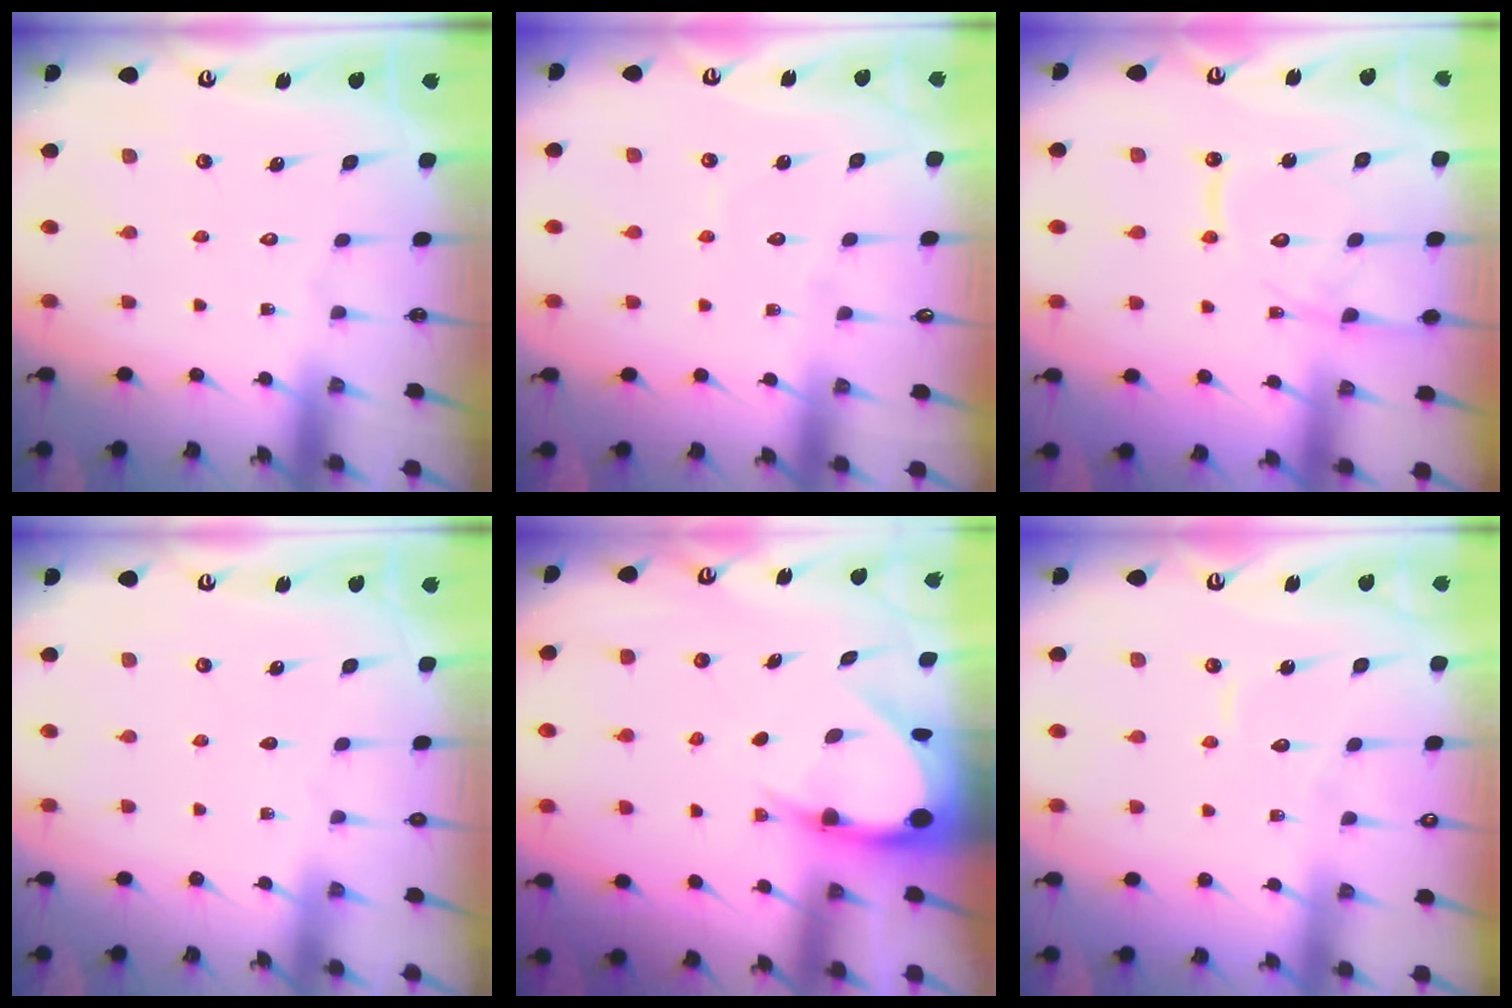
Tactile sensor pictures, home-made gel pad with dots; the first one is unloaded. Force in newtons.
{"total": 2.6, "press": 2.6, "slide": 0.1}
{"total": 14.1, "press": 14.0, "slide": 1.5}
{"total": 0.5, "press": 0.2, "slide": 0.5}
{"total": 6.7, "press": 6.6, "slide": 0.8}
{"total": 4.7, "press": 4.7, "slide": 0.3}